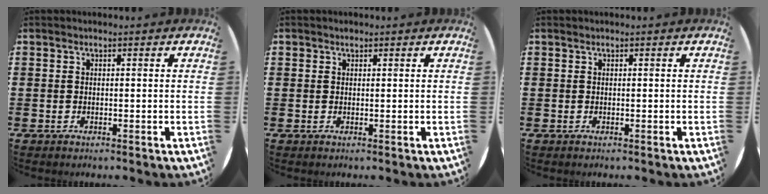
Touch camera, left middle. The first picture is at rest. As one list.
[{"total": 0.5, "force": [0.4, 0.3, 0.1], "torque": [0.006, 0.000, 0.006]}, {"total": 0.0}]